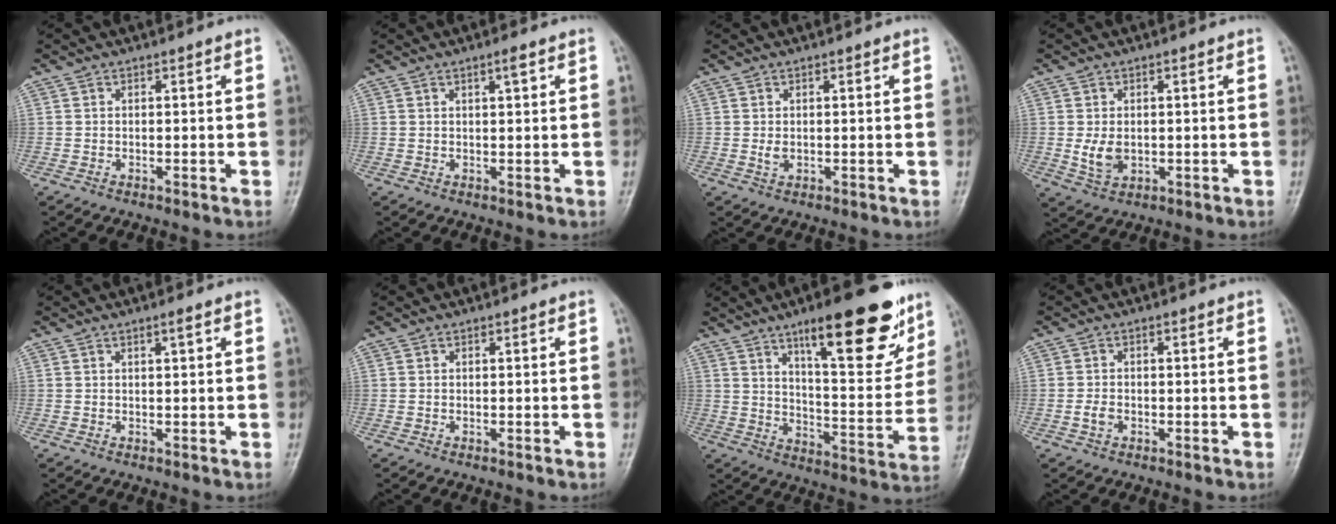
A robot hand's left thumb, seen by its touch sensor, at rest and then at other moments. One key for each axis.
{"total": 1.6, "fx": 0.9, "fy": 0.2, "fz": 1.3, "tx": -0.021, "ty": -0.003, "tz": 0.015}
{"total": 1.7, "fx": 0.3, "fy": 1.1, "fz": 1.2, "tx": -0.020, "ty": -0.004, "tz": 0.008}
{"total": 4.3, "fx": -0.1, "fy": 3.1, "fz": 3.0, "tx": -0.046, "ty": -0.009, "tz": 0.006}
{"total": 1.0, "fx": 0.6, "fy": 0.1, "fz": 0.8, "tx": -0.012, "ty": -0.002, "tz": 0.010}
{"total": 0.0}
{"total": 21.4, "fx": 13.1, "fy": 6.2, "fz": 15.7, "tx": -0.185, "ty": -0.063, "tz": 0.200}
{"total": 1.9, "fx": -0.7, "fy": 1.3, "fz": 1.1, "tx": -0.020, "ty": 0.002, "tz": -0.015}